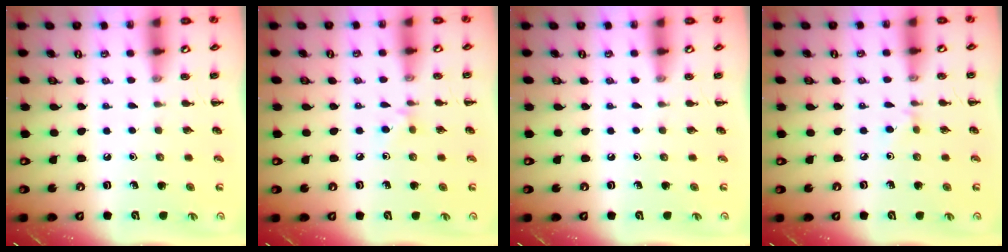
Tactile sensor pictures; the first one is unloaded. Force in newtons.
{"total": 4.6, "press": 4.3, "slide": 1.7}
{"total": 0.0}
{"total": 3.7, "press": 3.5, "slide": 1.2}